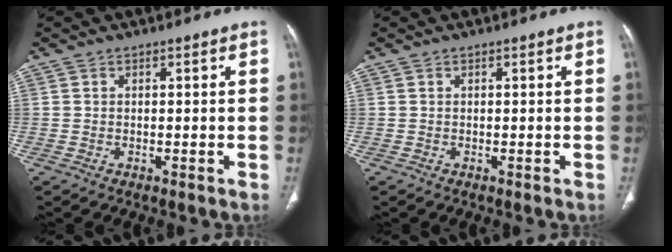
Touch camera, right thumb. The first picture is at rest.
{"total": 0.0}